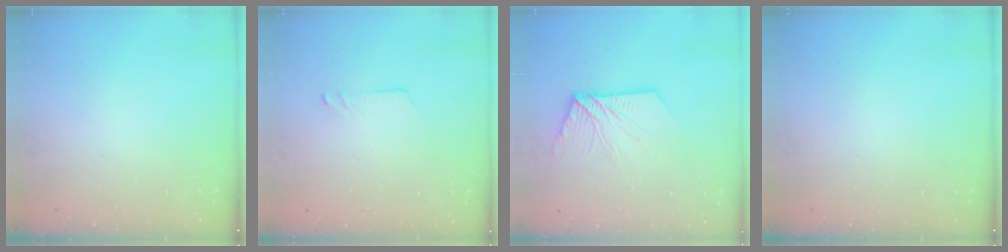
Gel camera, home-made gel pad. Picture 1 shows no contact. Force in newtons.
{"total": 1.2, "press": 1.2, "slide": 0.1}
{"total": 11.5, "press": 11.4, "slide": 1.0}
{"total": 0.0}